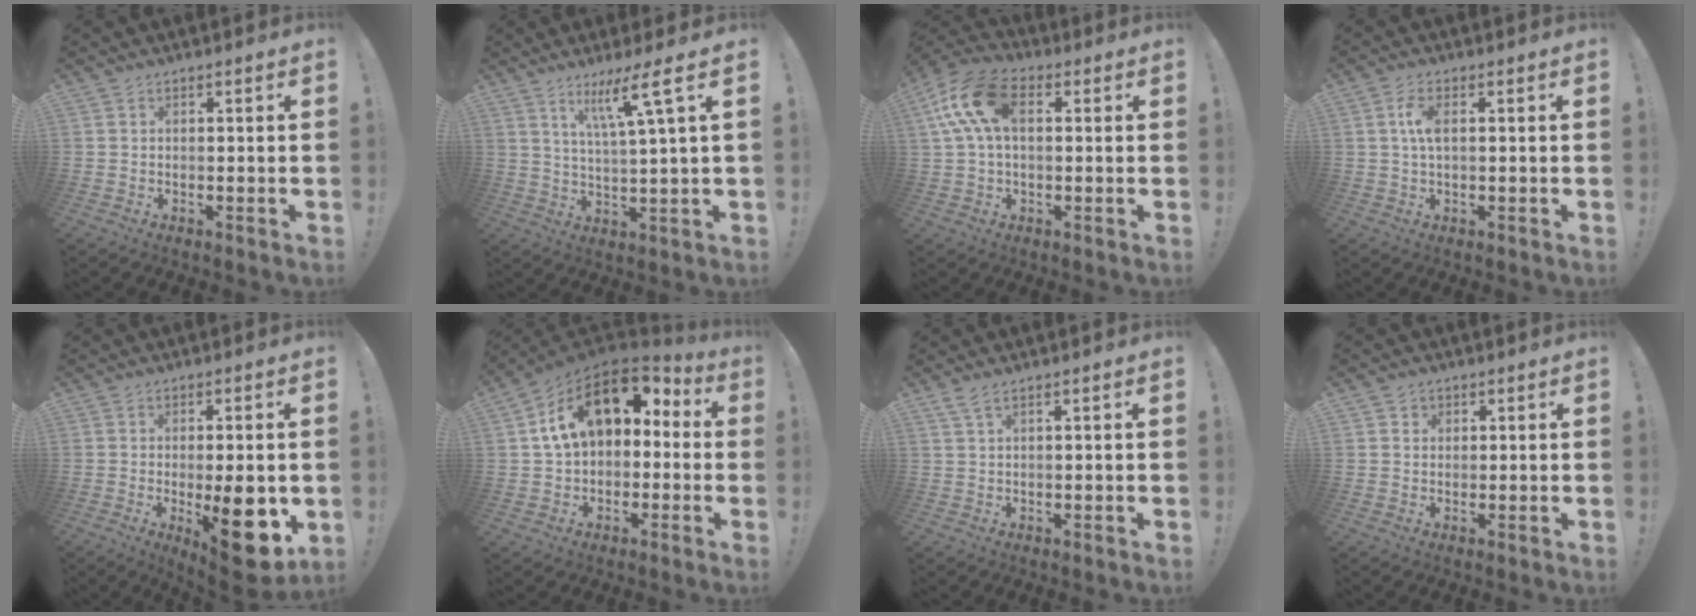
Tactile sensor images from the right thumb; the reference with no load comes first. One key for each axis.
{"total": 10.3, "fx": 5.0, "fy": -0.4, "fz": 8.9, "tx": -0.160, "ty": -0.018, "tz": 0.072}
{"total": 14.9, "fx": 3.7, "fy": 8.7, "fz": 11.6, "tx": -0.221, "ty": 0.002, "tz": 0.068}
{"total": 5.1, "fx": 0.8, "fy": 2.1, "fz": 4.6, "tx": -0.090, "ty": 0.002, "tz": 0.012}
{"total": 16.1, "fx": -2.9, "fy": 4.7, "fz": 15.1, "tx": -0.182, "ty": -0.010, "tz": -0.028}
{"total": 17.6, "fx": 5.5, "fy": 11.0, "fz": 12.5, "tx": -0.205, "ty": -0.004, "tz": 0.100}
{"total": 2.6, "fx": 1.7, "fy": 0.6, "fz": 1.9, "tx": -0.042, "ty": -0.002, "tz": 0.032}
{"total": 1.9, "fx": 0.8, "fy": 1.7, "fz": 0.3, "tx": -0.002, "ty": -0.003, "tz": 0.014}